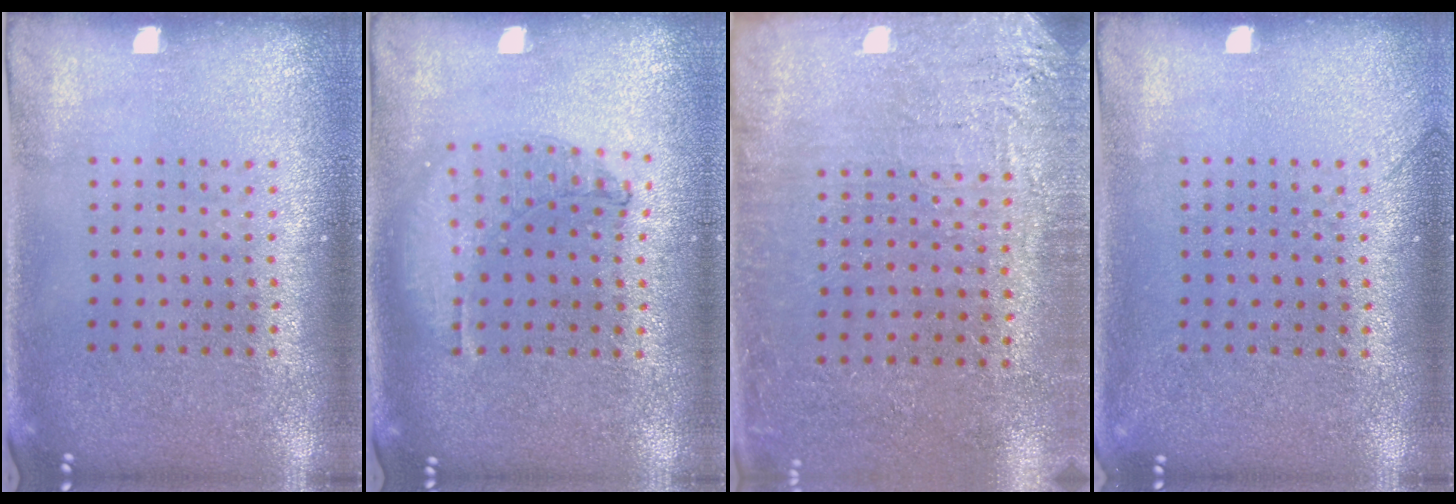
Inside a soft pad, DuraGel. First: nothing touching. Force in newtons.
{"total": 0.9, "press": 0.9, "slide": 0.2}
{"total": 2.9, "press": 2.8, "slide": 0.9}
{"total": 1.0, "press": 0.9, "slide": 0.3}